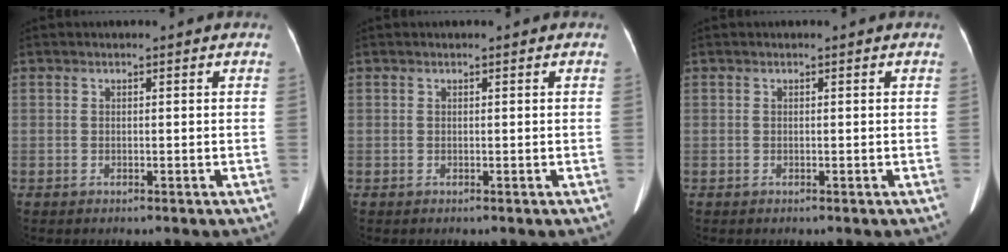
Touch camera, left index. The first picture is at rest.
{"total": 0.0}
{"total": 0.0}